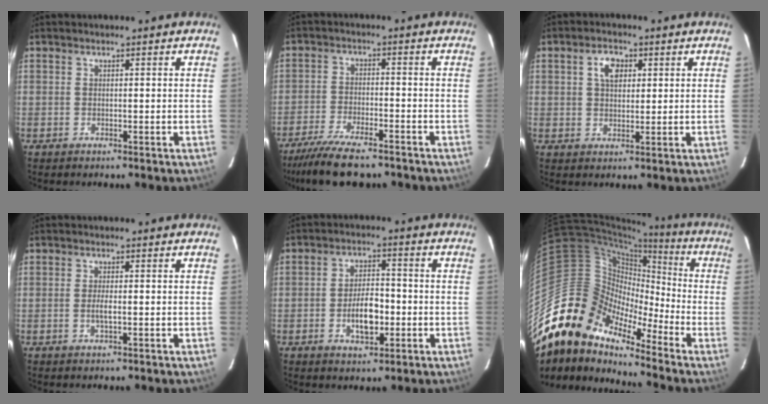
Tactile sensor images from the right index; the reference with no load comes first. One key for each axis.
{"total": 12.0, "fx": -10.0, "fy": 2.8, "fz": 6.1, "tx": -0.142, "ty": -0.025, "tz": -0.171}
{"total": 4.5, "fx": 1.6, "fy": 2.8, "fz": 3.1, "tx": -0.052, "ty": 0.013, "tz": 0.030}
{"total": 1.9, "fx": -0.6, "fy": 0.2, "fz": 1.8, "tx": -0.036, "ty": 0.000, "tz": -0.011}
{"total": 7.4, "fx": -2.3, "fy": 3.7, "fz": 6.1, "tx": -0.112, "ty": 0.009, "tz": -0.033}
{"total": 18.1, "fx": -14.2, "fy": 8.6, "fz": 7.1, "tx": -0.128, "ty": 0.008, "tz": -0.287}